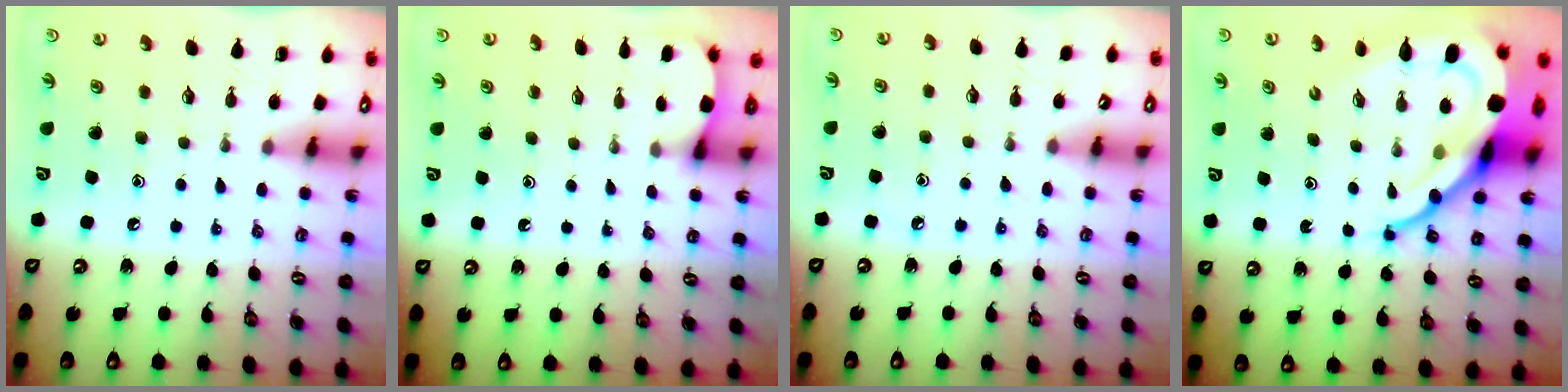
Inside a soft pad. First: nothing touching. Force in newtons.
{"total": 1.8, "press": 1.7, "slide": 0.2}
{"total": 3.4, "press": 3.4, "slide": 0.5}
{"total": 16.8, "press": 16.7, "slide": 1.7}